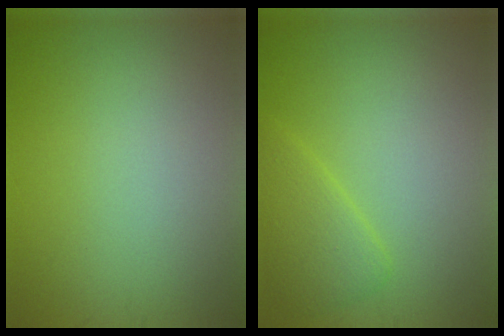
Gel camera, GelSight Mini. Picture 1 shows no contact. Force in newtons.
{"total": 2.6, "press": 2.6, "slide": 0.1}